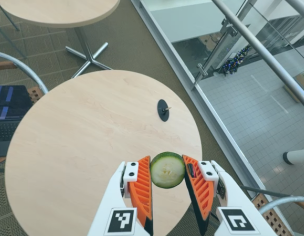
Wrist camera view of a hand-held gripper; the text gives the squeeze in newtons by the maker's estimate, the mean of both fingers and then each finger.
{"total": 7.9, "left": 8.0, "right": 7.9}